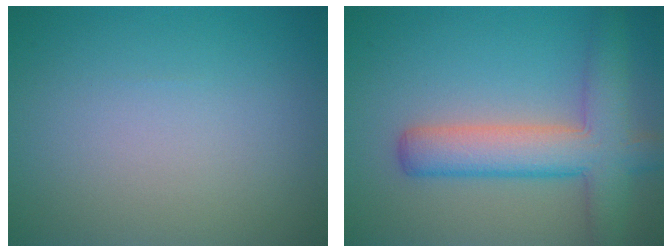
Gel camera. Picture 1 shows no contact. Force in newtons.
{"total": 6.5, "press": 6.5, "slide": 0.3}